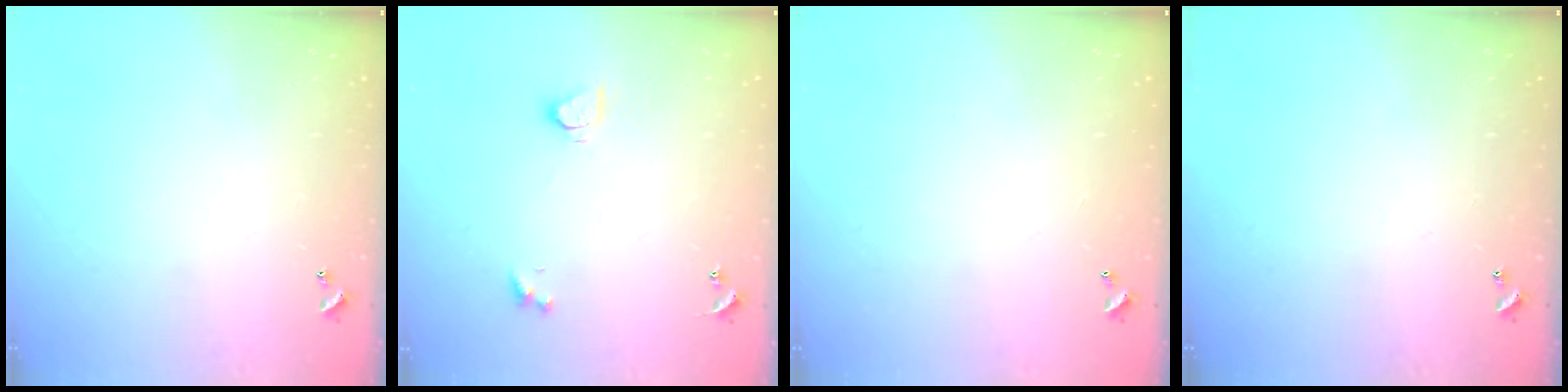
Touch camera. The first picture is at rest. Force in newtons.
{"total": 2.7, "press": 2.7, "slide": 0.3}
{"total": 2.7, "press": 2.7, "slide": 0.1}
{"total": 0.0}